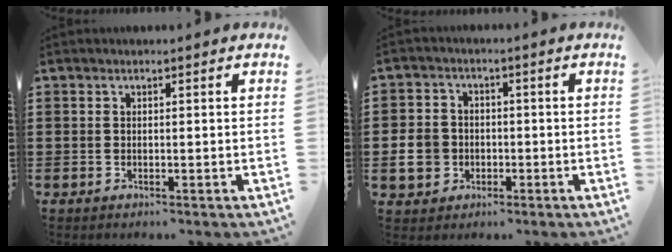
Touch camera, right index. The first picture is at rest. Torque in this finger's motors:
{"motor_torque": [-0.67, 0.84, -1.05, -0.21]}